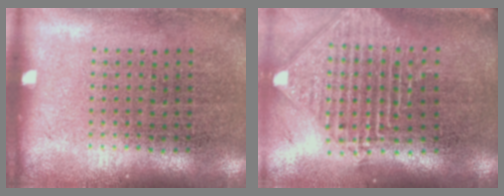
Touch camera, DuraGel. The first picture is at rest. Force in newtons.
{"total": 2.3, "press": 1.8, "slide": 1.5}